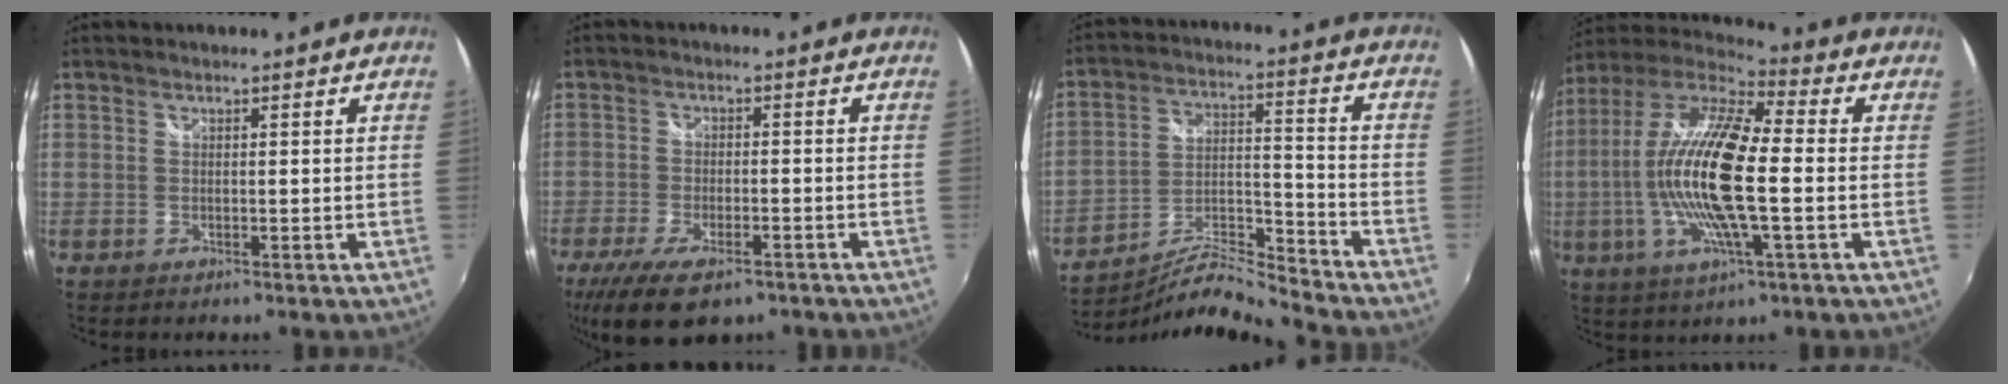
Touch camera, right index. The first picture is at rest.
{"total": 12.6, "force": [-8.6, 5.0, 7.8], "torque": [-0.178, -0.037, -0.142]}
{"total": 11.2, "force": [-10.9, -0.8, 2.6], "torque": [-0.050, 0.012, -0.200]}
{"total": 19.4, "force": [-1.2, 4.1, 18.9], "torque": [-0.349, -0.005, -0.036]}